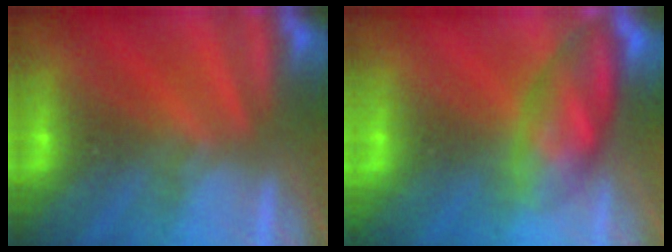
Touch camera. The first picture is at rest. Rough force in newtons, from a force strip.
{"total": 5.0}